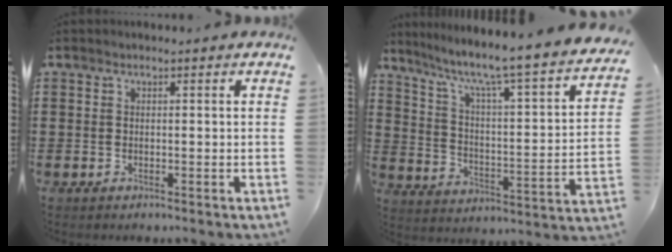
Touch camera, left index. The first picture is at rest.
{"total": 5.5, "force": [4.4, -0.3, 3.4], "torque": [-0.088, -0.050, 0.058]}